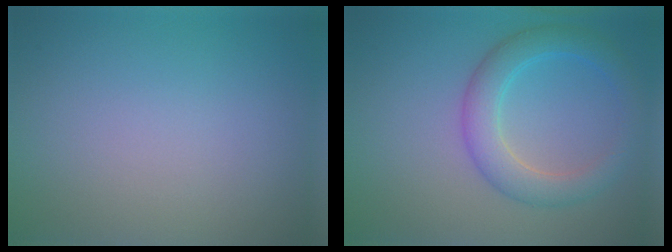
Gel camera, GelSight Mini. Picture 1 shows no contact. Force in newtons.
{"total": 4.2, "press": 4.2, "slide": 0.1}